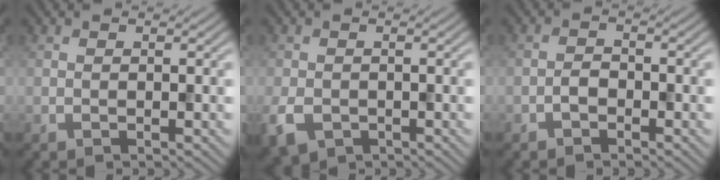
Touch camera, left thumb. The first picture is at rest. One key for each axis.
{"total": 4.4, "fx": -1.8, "fy": 3.2, "fz": 2.4, "tx": -0.066, "ty": -0.017, "tz": -0.040}
{"total": 1.7, "fx": -1.0, "fy": 1.0, "fz": 0.9, "tx": -0.016, "ty": 0.004, "tz": -0.025}